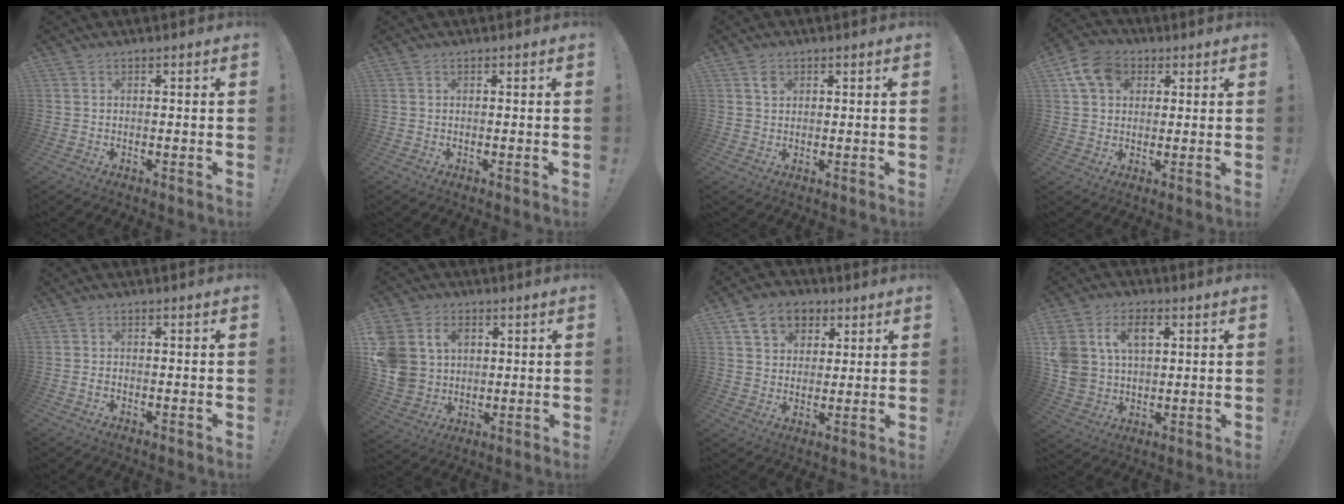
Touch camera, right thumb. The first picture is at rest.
{"total": 0.0}
{"total": 1.7, "force": [0.8, 1.4, 0.6], "torque": [0.007, -0.005, 0.011]}
{"total": 11.0, "force": [4.3, 8.4, 5.6], "torque": [-0.093, -0.002, 0.087]}
{"total": 0.8, "force": [-0.7, 0.3, 0.4], "torque": [-0.008, 0.001, -0.012]}
{"total": 12.8, "force": [3.6, 10.7, 6.0], "torque": [-0.129, -0.012, 0.074]}
{"total": 10.7, "force": [5.2, 8.3, 4.4], "torque": [-0.062, -0.019, 0.102]}
{"total": 12.6, "force": [4.6, 9.2, 7.2], "torque": [-0.141, -0.006, 0.091]}